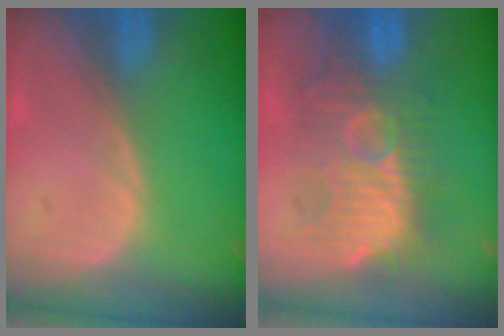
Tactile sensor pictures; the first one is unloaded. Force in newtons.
{"total": 10.3, "press": 10.3, "slide": 0.6}